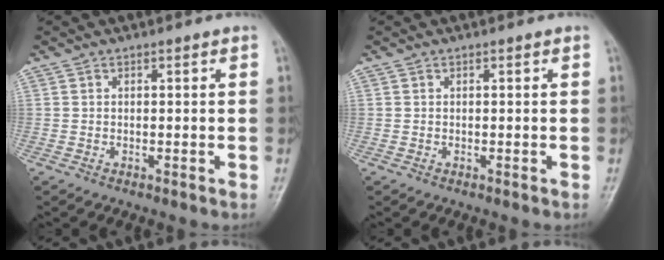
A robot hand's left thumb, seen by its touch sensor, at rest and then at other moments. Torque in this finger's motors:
{"motor_torque": [0.00, 0.00, 0.00, 0.00, 0.00]}